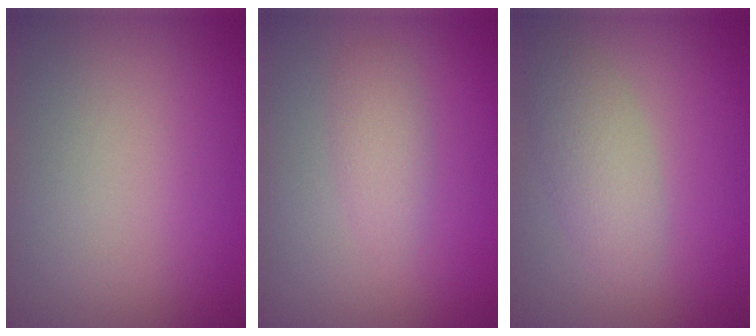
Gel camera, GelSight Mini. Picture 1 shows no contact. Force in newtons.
{"total": 1.8, "press": 1.8, "slide": 0.0}
{"total": 3.0, "press": 3.0, "slide": 0.1}